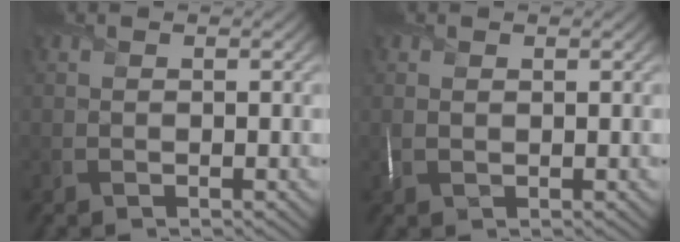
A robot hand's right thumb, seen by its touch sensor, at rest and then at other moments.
{"total": 0.7, "force": [0.2, 0.4, 0.6], "torque": [-0.015, 0.003, 0.005]}